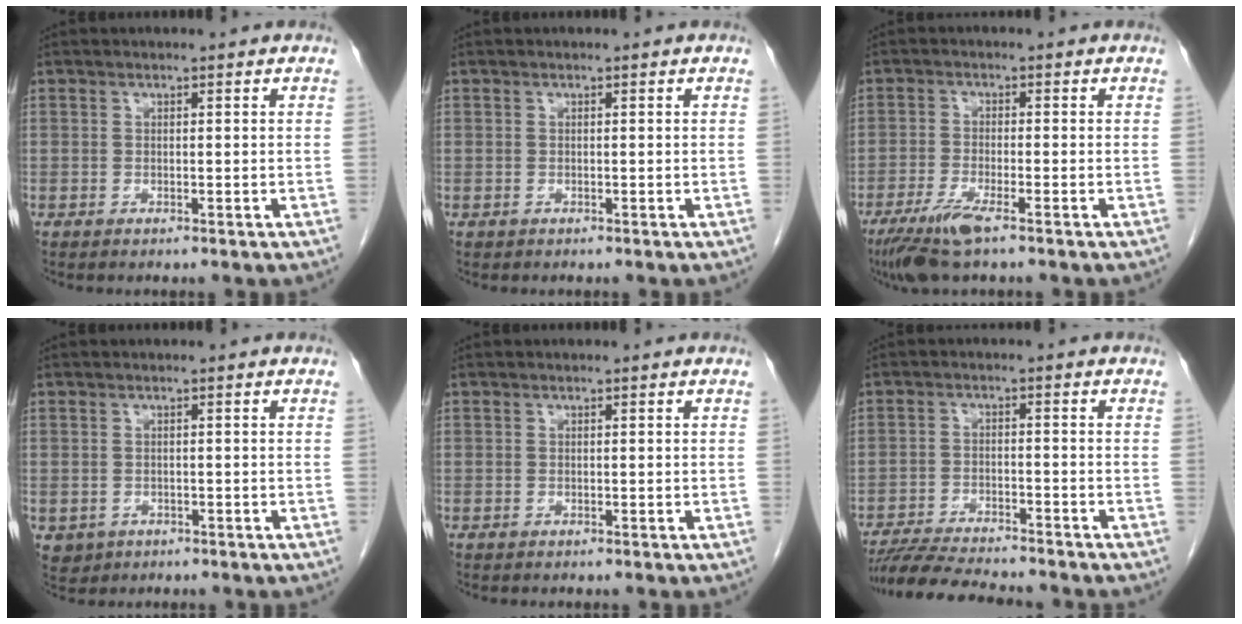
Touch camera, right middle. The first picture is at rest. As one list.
[{"total": 0.0}, {"total": 6.2, "force": [-4.1, 0.6, 4.7], "torque": [-0.097, -0.017, -0.076]}, {"total": 2.5, "force": [-0.9, 2.2, 0.5], "torque": [-0.008, 0.002, -0.007]}, {"total": 0.0}, {"total": 10.7, "force": [-9.8, 0.8, 4.2], "torque": [-0.068, -0.015, -0.157]}]